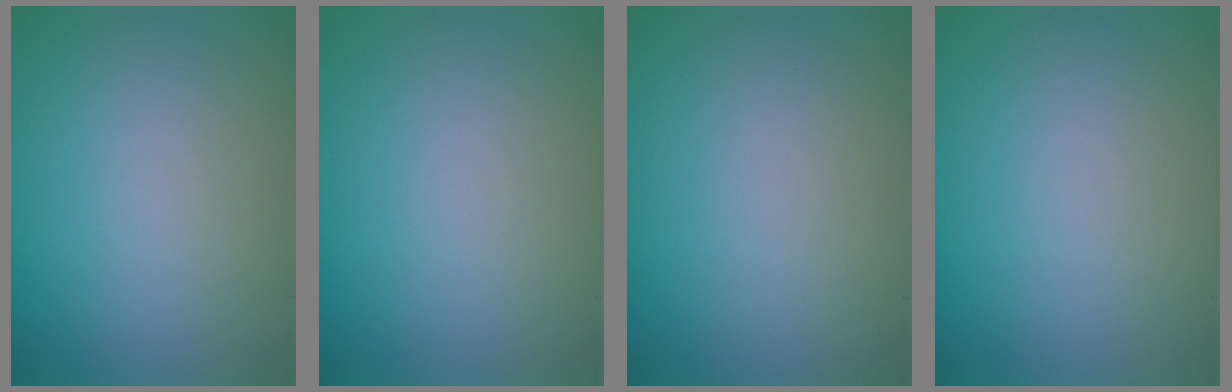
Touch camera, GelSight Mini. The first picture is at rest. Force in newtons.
{"total": 0.0}
{"total": 0.0}
{"total": 0.0}